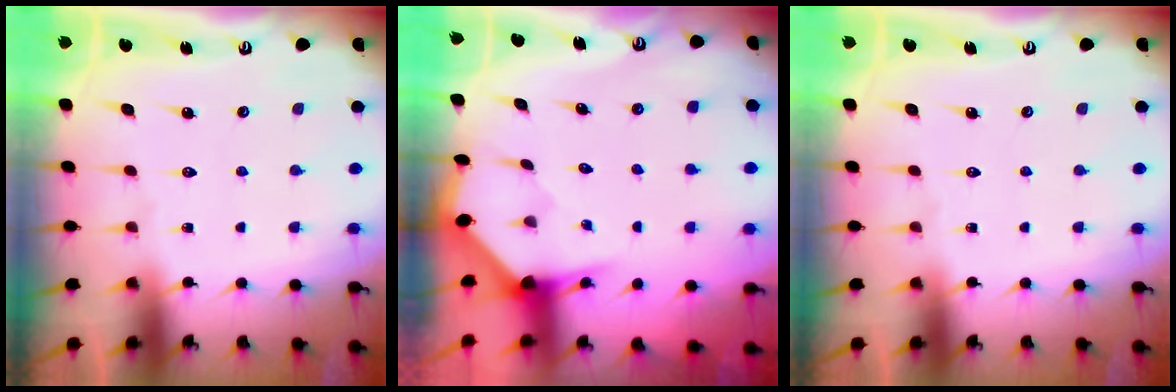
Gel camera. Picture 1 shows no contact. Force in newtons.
{"total": 3.3, "press": 3.3, "slide": 0.3}
{"total": 0.0}